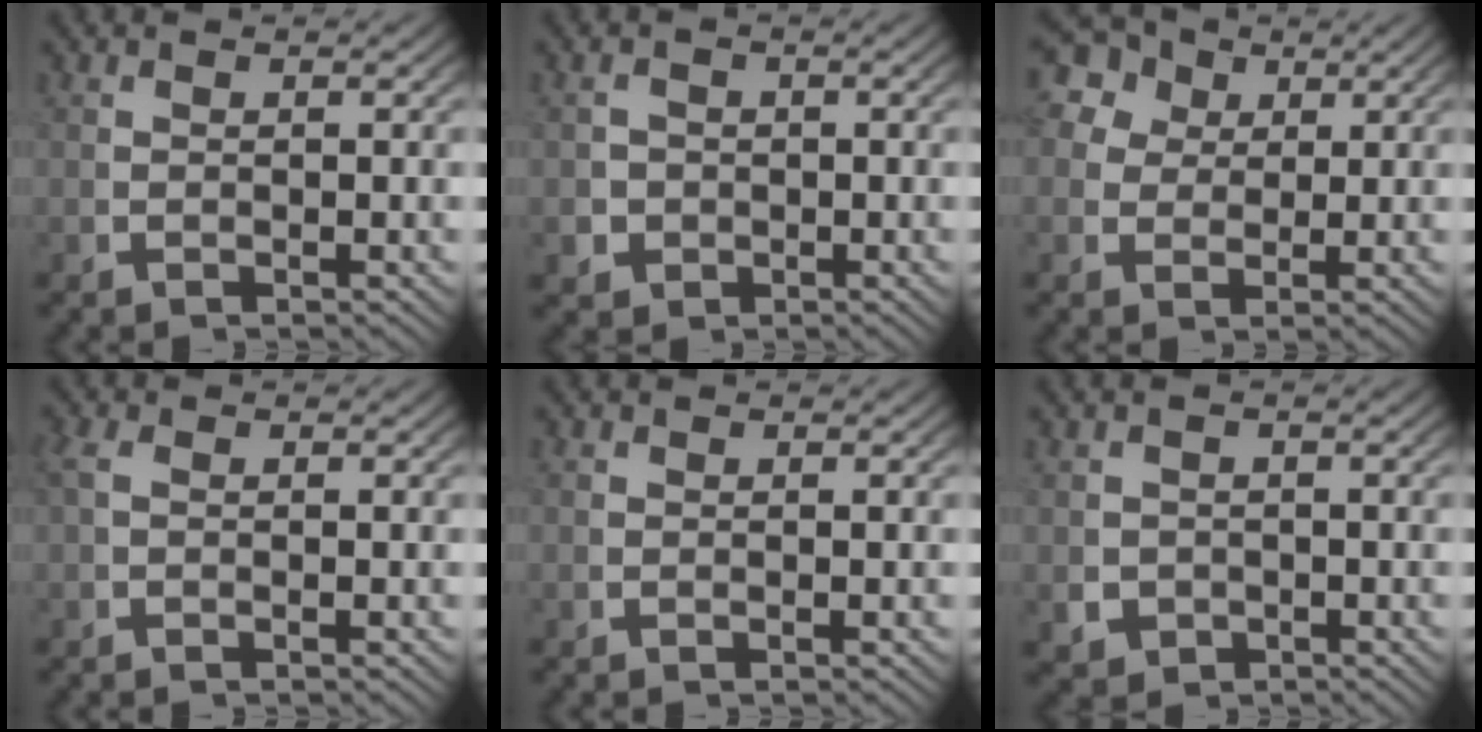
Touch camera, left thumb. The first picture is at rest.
{"total": 3.4, "force": [-1.0, 3.1, 1.2], "torque": [-0.029, -0.016, -0.009]}
{"total": 8.1, "force": [3.3, 6.2, 3.8], "torque": [-0.076, 0.003, 0.047]}
{"total": 1.0, "force": [0.1, 0.7, 0.7], "torque": [-0.021, 0.000, 0.004]}
{"total": 0.0}
{"total": 3.3, "force": [-1.2, 2.8, 1.3], "torque": [-0.032, -0.022, -0.009]}